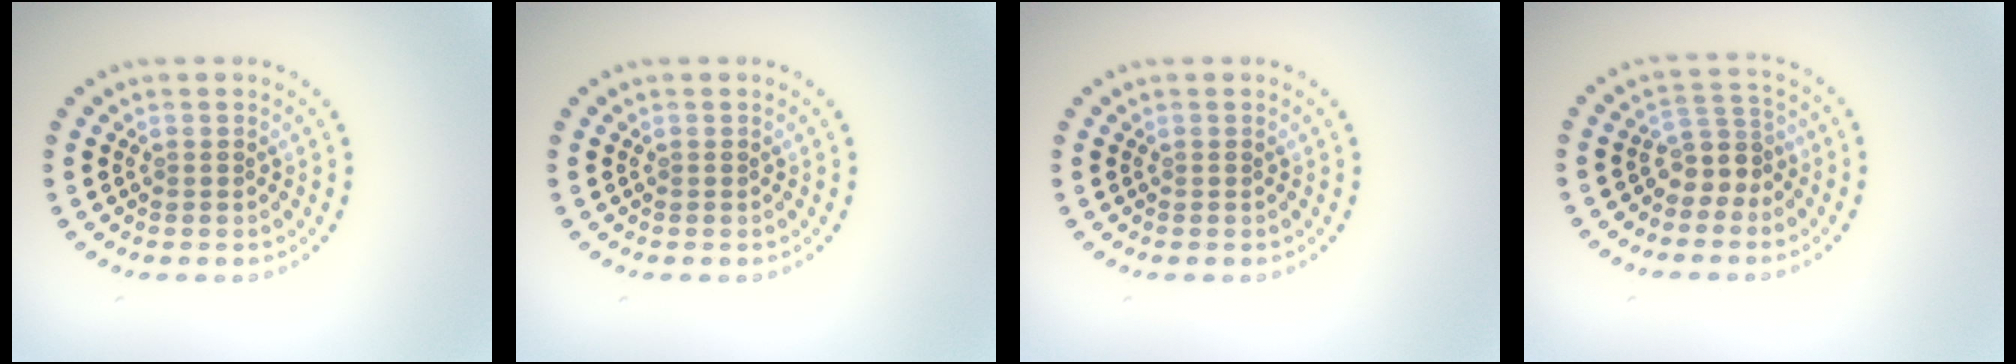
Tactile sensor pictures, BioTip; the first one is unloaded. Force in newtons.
{"total": 0.0}
{"total": 0.0}
{"total": 2.8, "press": 2.1, "slide": 1.8}